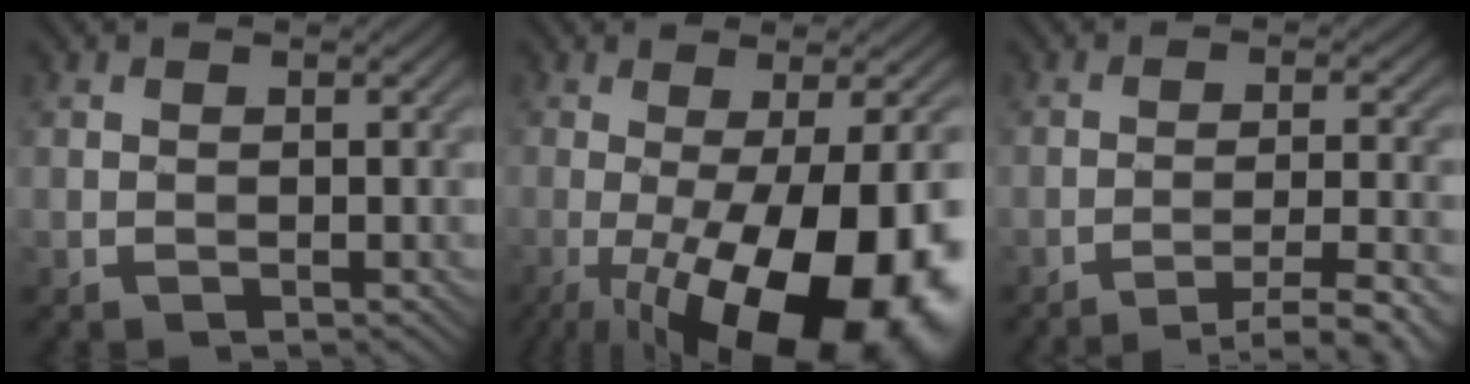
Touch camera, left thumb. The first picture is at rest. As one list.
[{"total": 18.5, "force": [-6.1, 5.5, 16.6], "torque": [-0.234, -0.010, -0.088]}, {"total": 6.5, "force": [-4.5, 0.9, 4.7], "torque": [-0.074, 0.015, -0.073]}]